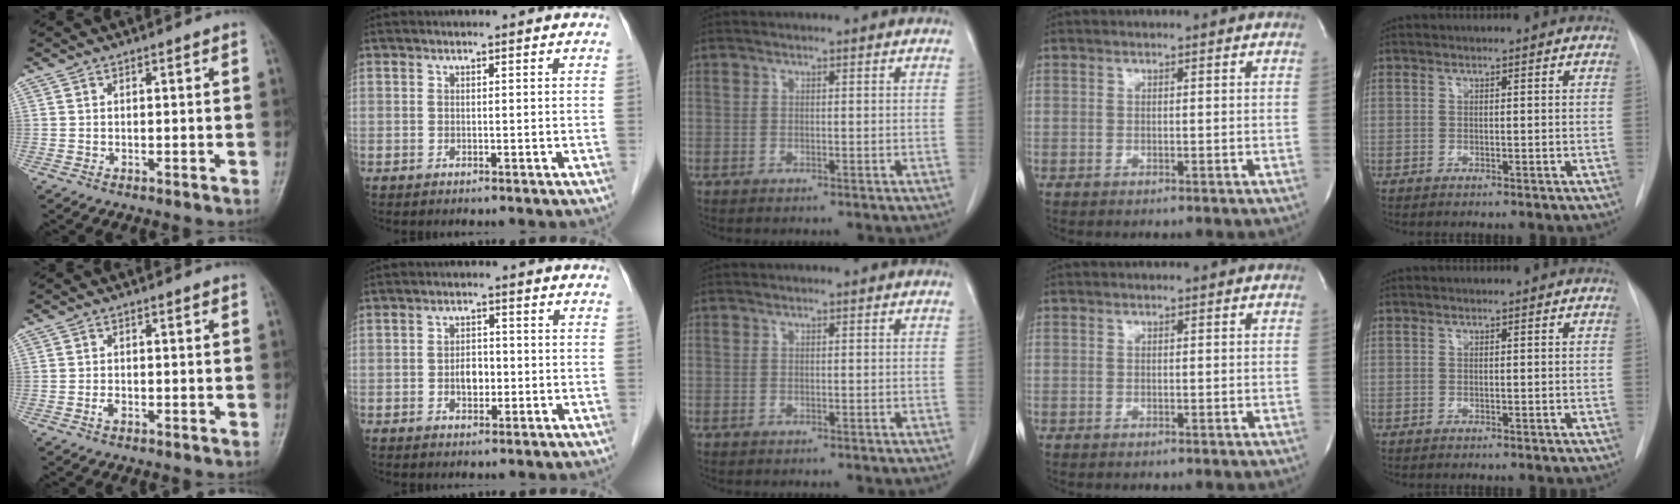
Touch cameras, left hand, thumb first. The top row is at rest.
{"thumb": {"total": 1.1, "force": [-0.5, 0.6, 0.8], "torque": [-0.017, 0.002, -0.009]}, "index": {"total": 3.1, "force": [-0.9, 1.9, 2.3], "torque": [-0.037, 0.002, -0.013]}}